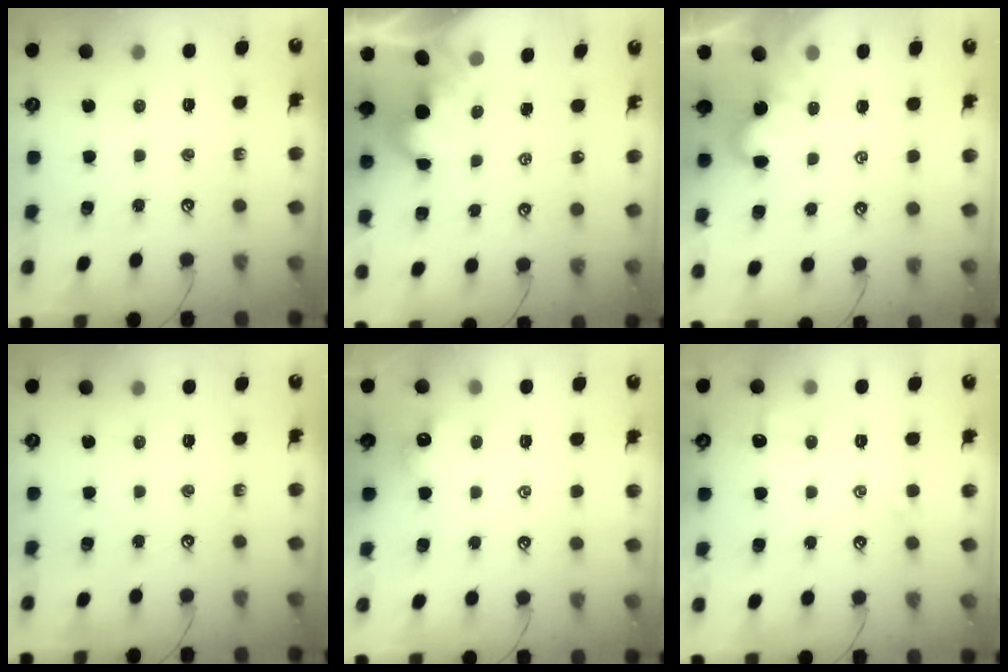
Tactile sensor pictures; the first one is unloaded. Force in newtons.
{"total": 4.0, "press": 3.9, "slide": 0.7}
{"total": 1.2, "press": 1.2, "slide": 0.2}
{"total": 0.0}
{"total": 2.3, "press": 2.2, "slide": 0.4}
{"total": 1.1, "press": 0.9, "slide": 0.6}